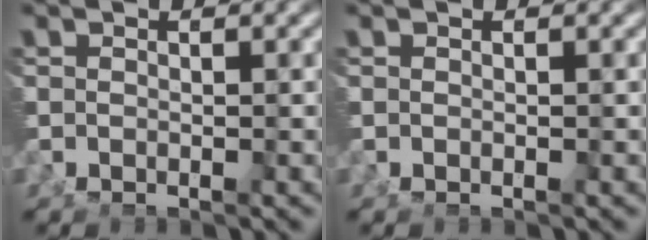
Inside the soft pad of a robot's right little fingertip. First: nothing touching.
{"total": 0.0}